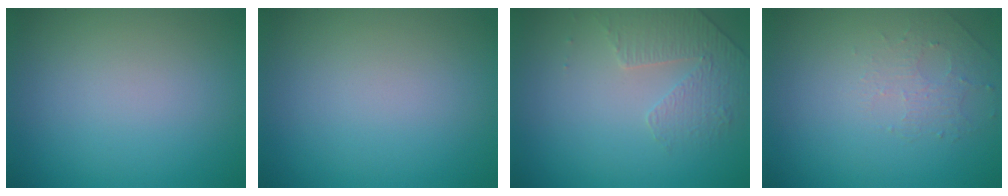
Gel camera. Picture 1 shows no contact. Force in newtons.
{"total": 0.0}
{"total": 1.8, "press": 1.4, "slide": 1.0}
{"total": 1.4, "press": 0.7, "slide": 1.2}